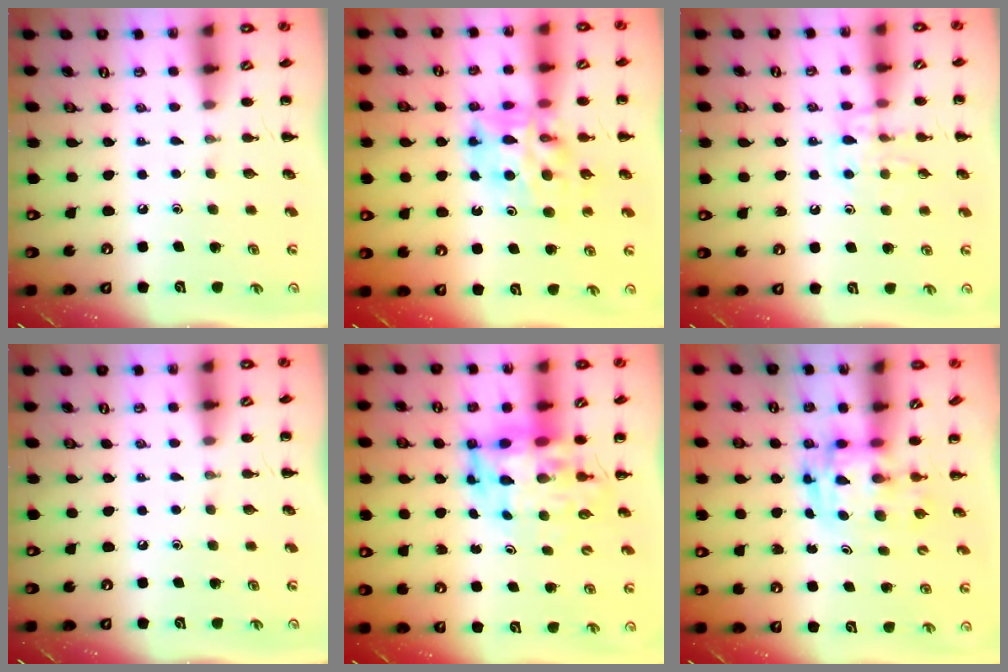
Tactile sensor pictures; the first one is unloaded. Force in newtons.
{"total": 11.9, "press": 11.3, "slide": 3.8}
{"total": 10.3, "press": 10.3, "slide": 0.8}
{"total": 0.0}
{"total": 7.1, "press": 6.8, "slide": 2.2}
{"total": 2.8, "press": 2.8, "slide": 0.5}